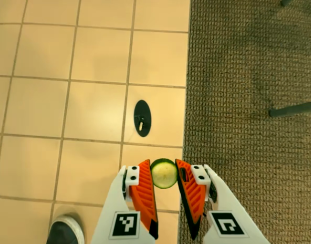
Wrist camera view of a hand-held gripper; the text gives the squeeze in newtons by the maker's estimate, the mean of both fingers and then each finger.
{"total": 7.9, "left": 7.6, "right": 8.2}